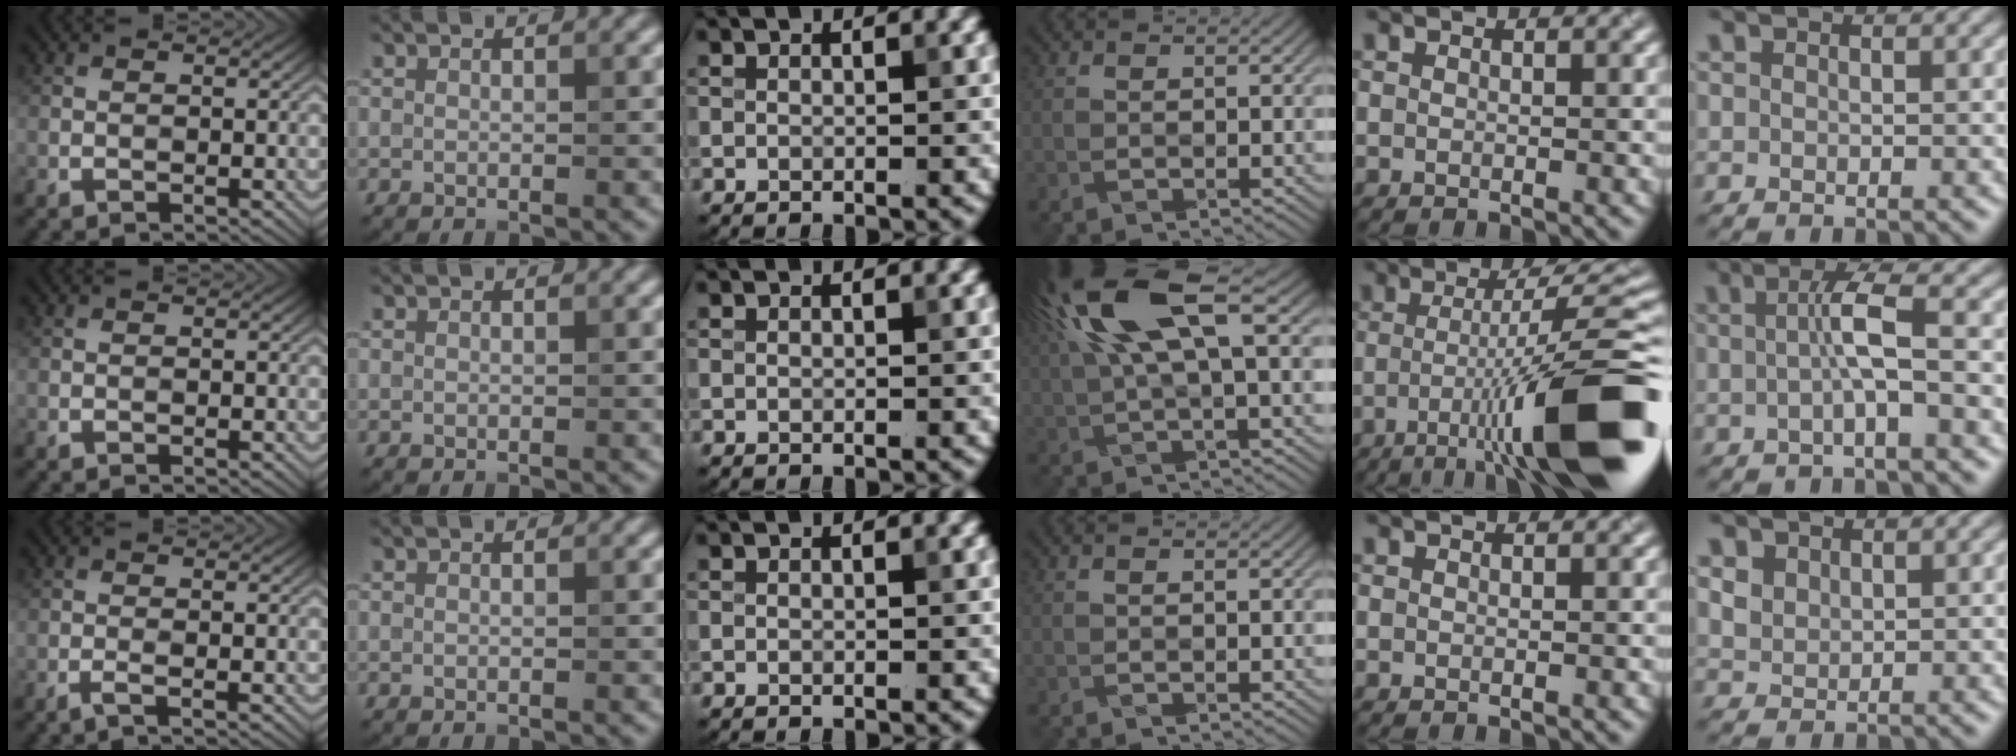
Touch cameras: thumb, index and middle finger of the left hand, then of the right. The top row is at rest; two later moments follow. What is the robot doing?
{"motion": "wrap", "object": "bandana"}